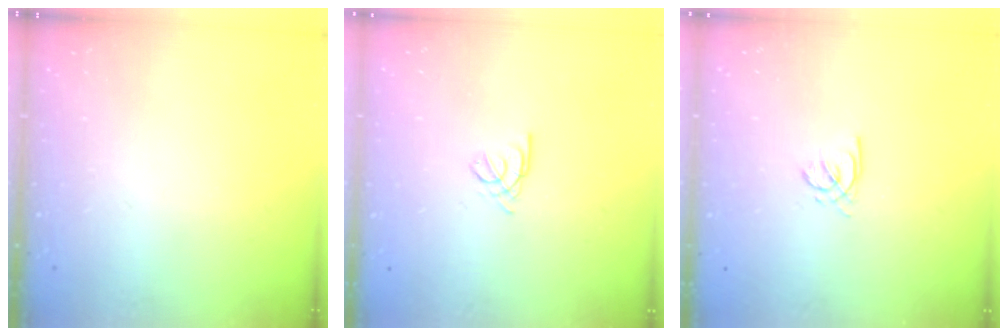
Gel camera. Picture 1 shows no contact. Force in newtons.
{"total": 2.3, "press": 2.3, "slide": 0.5}
{"total": 2.2, "press": 2.2, "slide": 0.2}